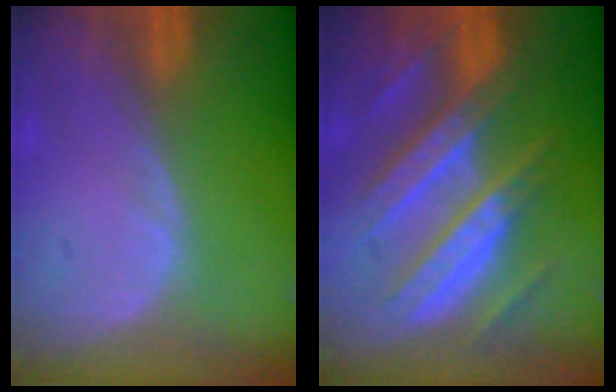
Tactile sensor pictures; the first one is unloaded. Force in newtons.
{"total": 10.8, "press": 10.7, "slide": 1.1}